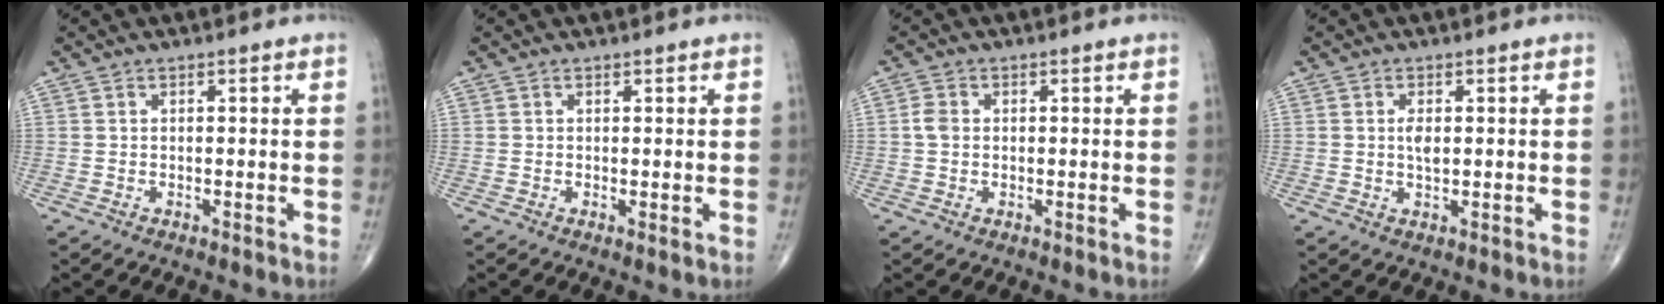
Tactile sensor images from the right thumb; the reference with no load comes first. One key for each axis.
{"total": 0.6, "fx": 0.1, "fy": 0.1, "fz": 0.6, "tx": -0.013, "ty": -0.003, "tz": -0.001}
{"total": 2.3, "fx": 0.1, "fy": 1.8, "fz": 1.4, "tx": -0.026, "ty": 0.005, "tz": -0.002}
{"total": 3.7, "fx": 0.3, "fy": 1.5, "fz": 3.3, "tx": -0.066, "ty": -0.005, "tz": 0.005}